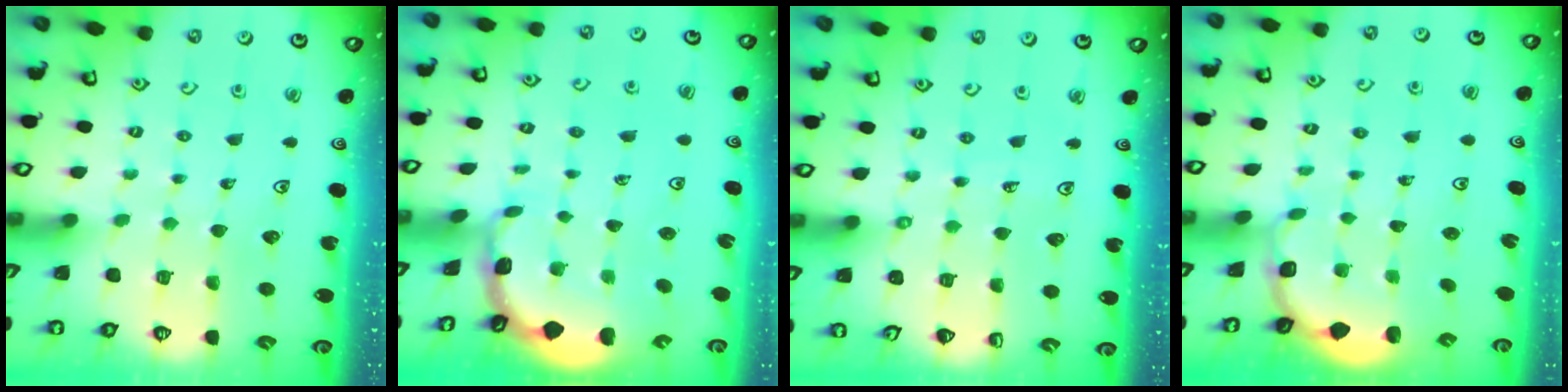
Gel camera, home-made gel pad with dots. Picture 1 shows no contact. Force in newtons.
{"total": 1.3, "press": 1.2, "slide": 0.1}
{"total": 4.2, "press": 4.0, "slide": 1.5}
{"total": 1.8, "press": 1.6, "slide": 0.7}